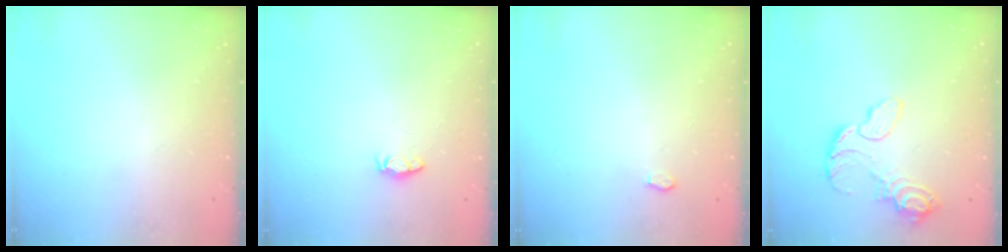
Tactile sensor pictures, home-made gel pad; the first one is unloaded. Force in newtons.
{"total": 4.4, "press": 4.3, "slide": 0.5}
{"total": 2.6, "press": 2.5, "slide": 0.4}
{"total": 10.9, "press": 10.8, "slide": 1.0}